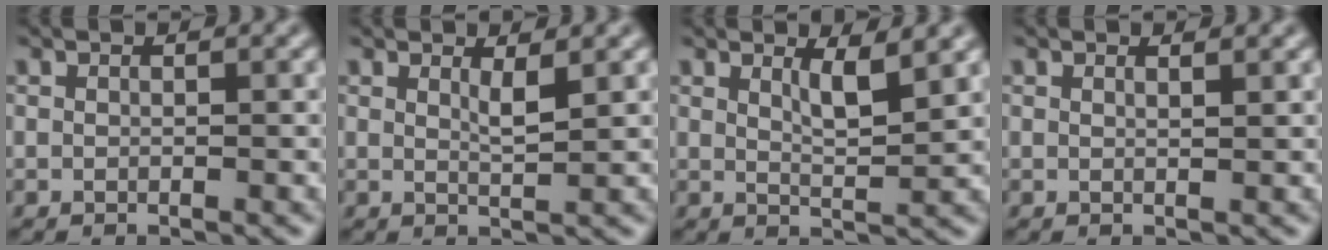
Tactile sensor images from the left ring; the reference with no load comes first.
{"total": 1.4, "force": [0.8, 0.2, 1.1], "torque": [-0.022, -0.005, 0.012]}
{"total": 2.5, "force": [1.5, 0.5, 1.9], "torque": [-0.028, -0.007, 0.026]}
{"total": 1.0, "force": [0.8, 0.3, 0.6], "torque": [-0.004, 0.001, 0.007]}